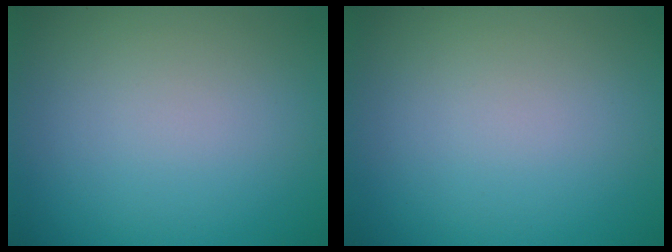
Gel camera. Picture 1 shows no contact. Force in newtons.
{"total": 0.0}